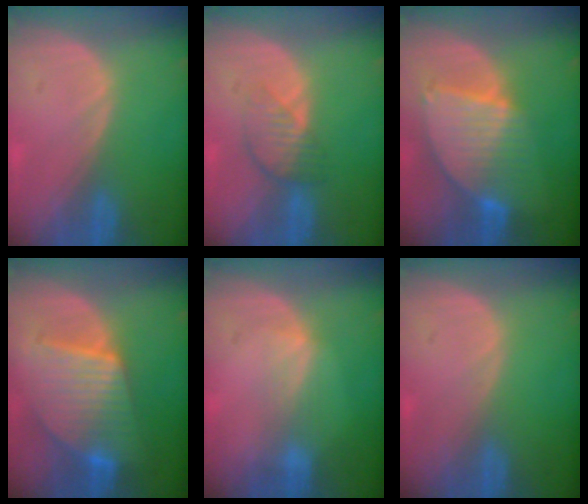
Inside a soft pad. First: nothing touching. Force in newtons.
{"total": 3.9, "press": 3.6, "slide": 1.6}
{"total": 8.7, "press": 7.6, "slide": 4.2}
{"total": 9.3, "press": 9.3, "slide": 0.6}
{"total": 2.4, "press": 2.4, "slide": 0.4}
{"total": 0.0}